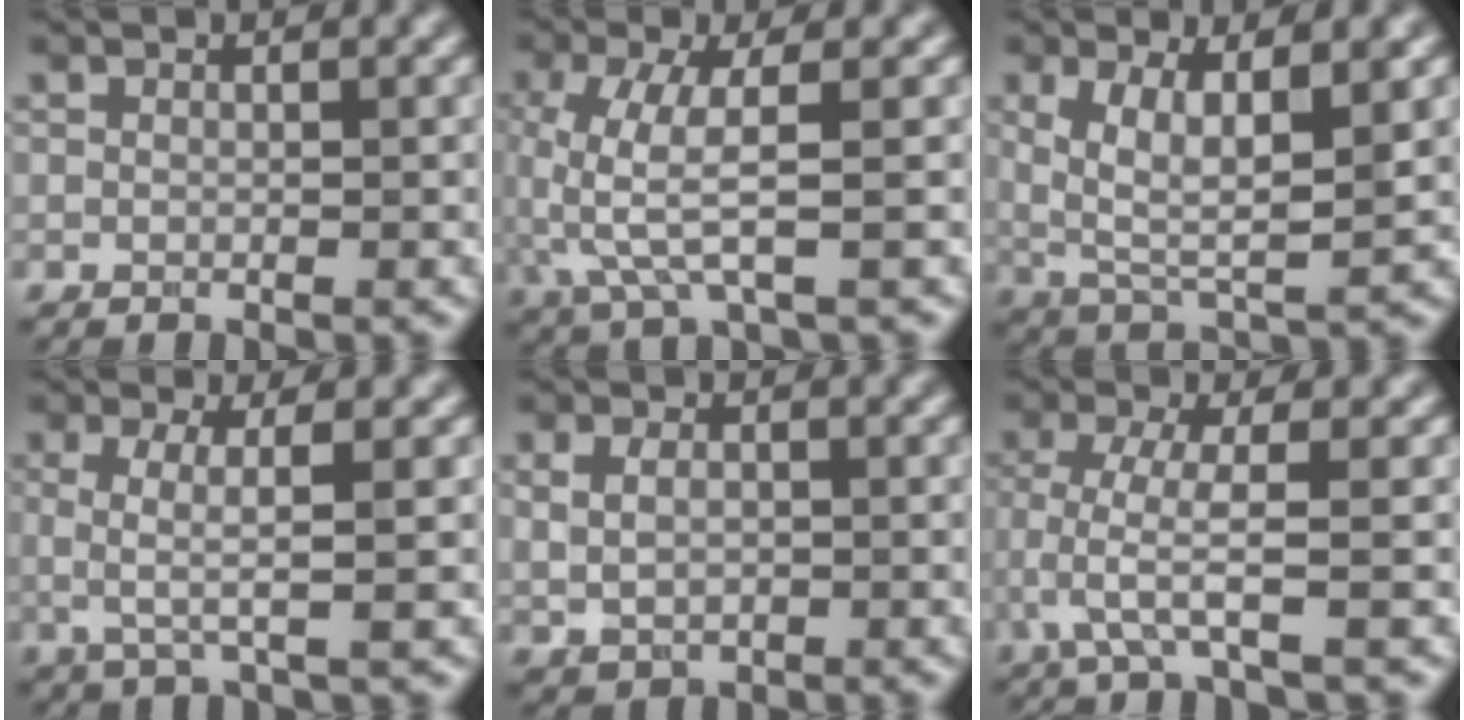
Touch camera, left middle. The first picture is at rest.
{"total": 4.9, "force": [-0.4, 1.6, 4.6], "torque": [-0.120, -0.001, -0.008]}
{"total": 5.7, "force": [1.3, 2.0, 5.2], "torque": [-0.104, -0.007, 0.027]}
{"total": 3.5, "force": [0.1, 0.9, 3.4], "torque": [-0.063, -0.002, 0.000]}
{"total": 3.1, "force": [0.2, 2.3, 2.1], "torque": [-0.040, 0.001, 0.016]}
{"total": 3.8, "force": [-1.1, 0.4, 3.6], "torque": [-0.073, -0.001, -0.028]}